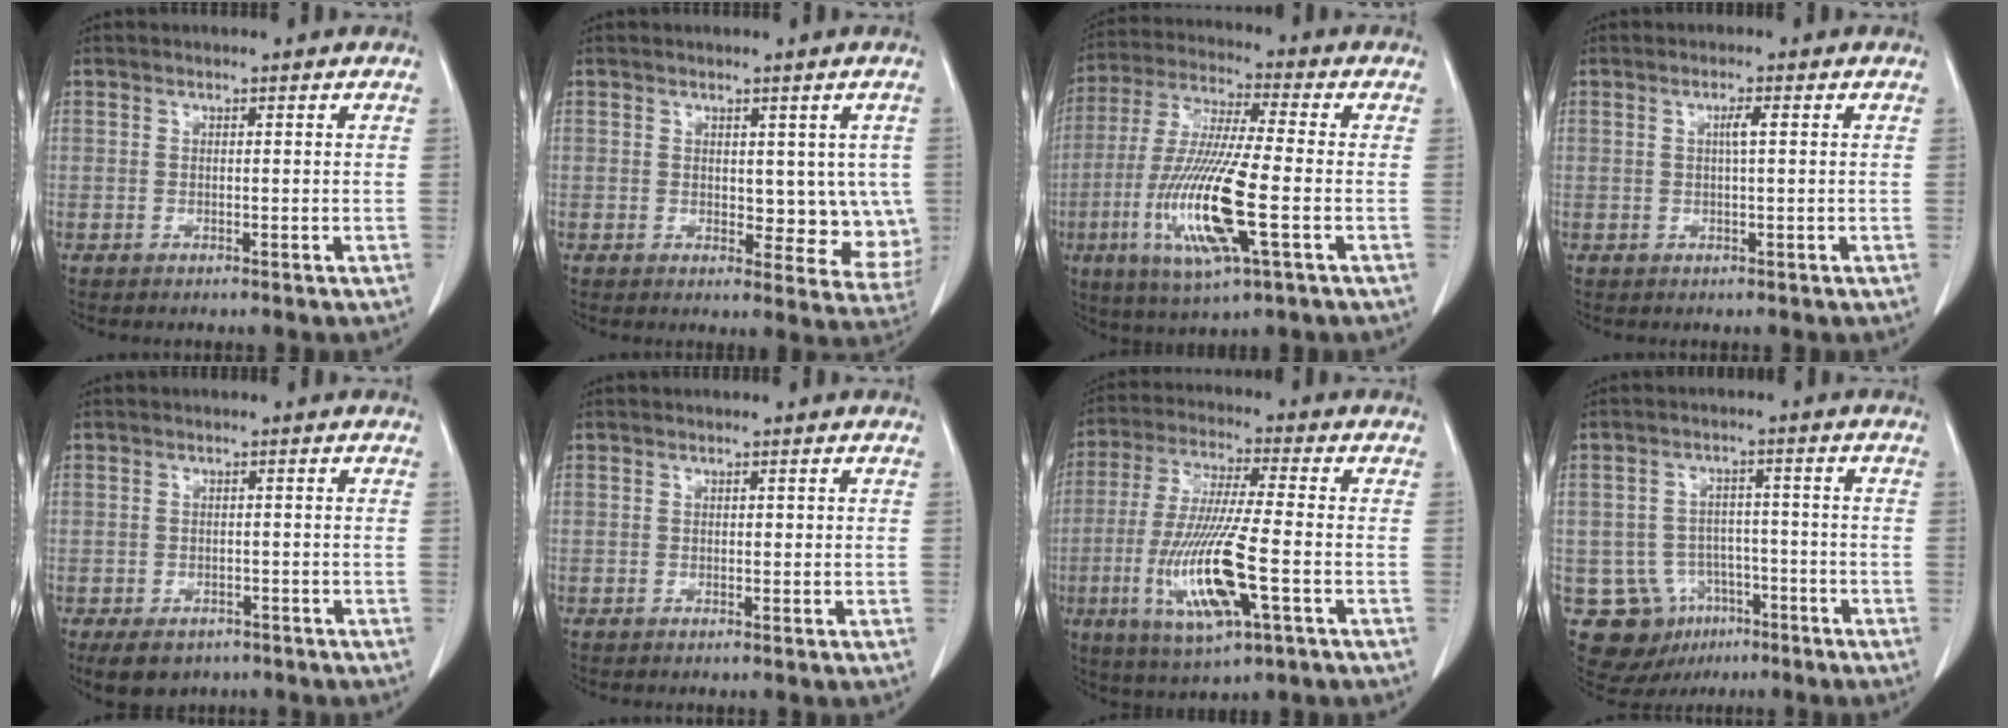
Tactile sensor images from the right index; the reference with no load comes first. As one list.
[{"total": 7.3, "force": [0.9, 4.3, 5.8], "torque": [-0.040, -0.006, 0.015]}, {"total": 16.0, "force": [-4.3, 1.6, 15.3], "torque": [-0.318, -0.019, -0.079]}, {"total": 1.8, "force": [0.4, 0.0, 1.7], "torque": [-0.029, 0.003, 0.006]}, {"total": 5.7, "force": [-3.8, 3.8, 2.0], "torque": [-0.023, 0.001, -0.050]}, {"total": 0.7, "force": [0.1, 0.4, 0.5], "torque": [-0.004, 0.003, 0.002]}, {"total": 14.6, "force": [-4.2, 1.6, 13.9], "torque": [-0.284, -0.020, -0.075]}, {"total": 10.8, "force": [-4.7, 9.2, 3.0], "torque": [-0.054, 0.020, -0.059]}]